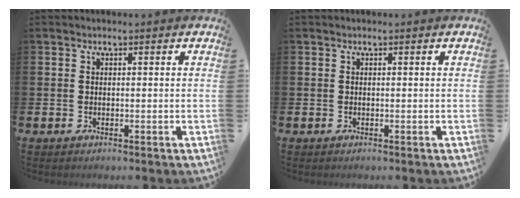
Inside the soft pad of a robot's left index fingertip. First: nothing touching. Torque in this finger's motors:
{"motor_torque": [0.00, 0.00, 0.01, 0.00]}